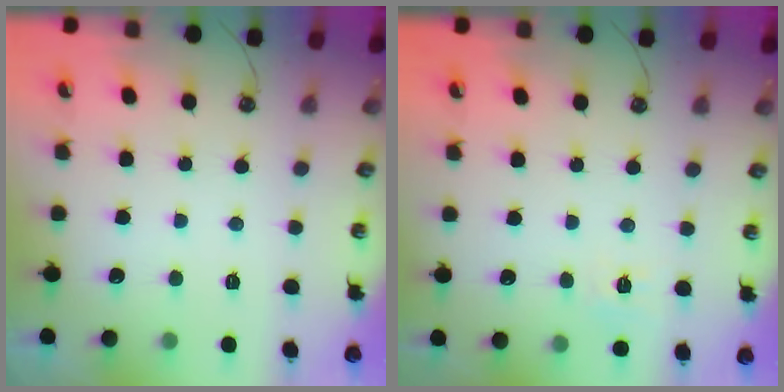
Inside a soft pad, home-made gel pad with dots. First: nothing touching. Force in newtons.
{"total": 6.8, "press": 6.7, "slide": 0.7}